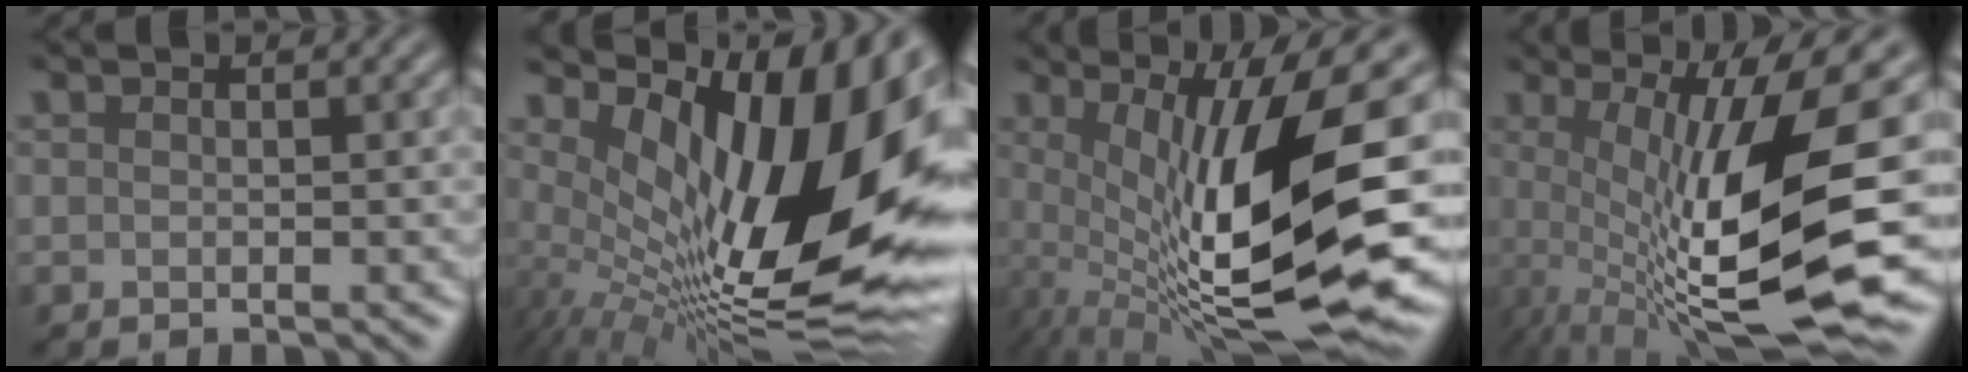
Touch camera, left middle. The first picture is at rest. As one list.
[{"total": 18.0, "force": [3.0, 7.5, 16.1], "torque": [-0.238, -0.003, 0.056]}, {"total": 14.7, "force": [-0.6, 3.7, 14.2], "torque": [-0.218, -0.014, 0.000]}, {"total": 13.9, "force": [-1.0, 3.4, 13.4], "torque": [-0.208, -0.014, -0.010]}]